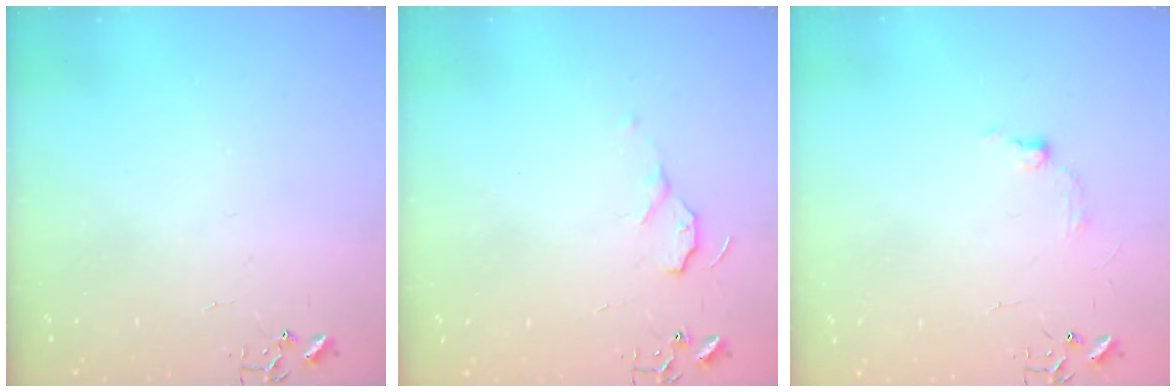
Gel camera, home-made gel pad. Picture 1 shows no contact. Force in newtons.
{"total": 7.0, "press": 6.9, "slide": 0.8}
{"total": 6.4, "press": 6.3, "slide": 0.9}